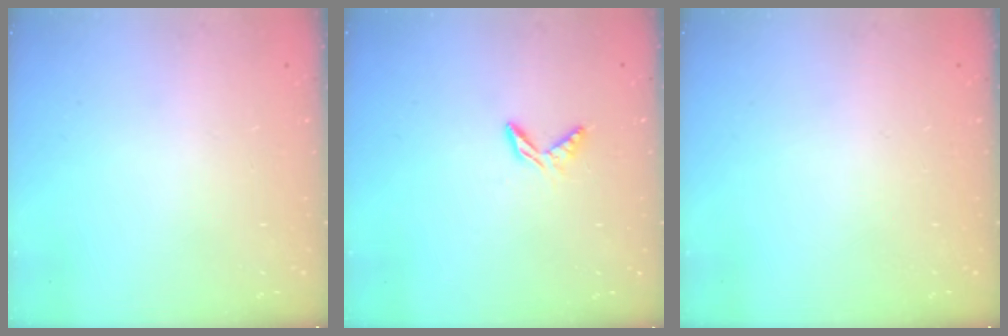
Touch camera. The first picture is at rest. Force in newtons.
{"total": 4.6, "press": 4.6, "slide": 0.4}
{"total": 0.0}